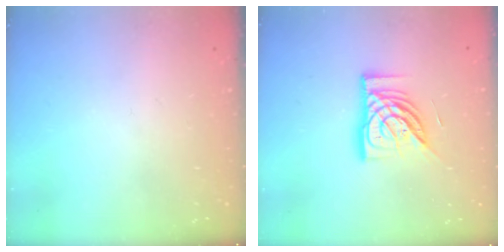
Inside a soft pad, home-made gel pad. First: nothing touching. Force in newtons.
{"total": 14.5, "press": 14.5, "slide": 1.0}